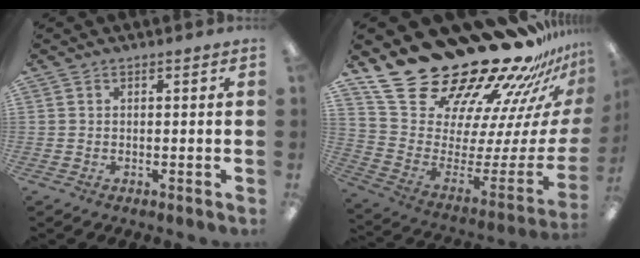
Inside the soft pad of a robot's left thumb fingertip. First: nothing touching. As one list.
[{"total": 29.5, "force": [24.6, 9.4, 13.4], "torque": [-0.201, -0.212, 0.455]}]